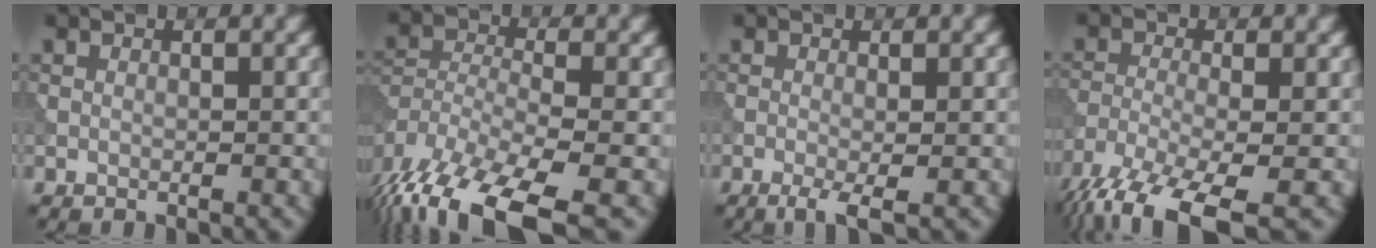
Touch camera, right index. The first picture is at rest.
{"total": 13.4, "force": [-9.3, 5.2, 8.2], "torque": [-0.174, -0.033, -0.151]}
{"total": 2.3, "force": [-0.8, 0.5, 2.1], "torque": [-0.043, -0.009, -0.017]}
{"total": 9.8, "force": [-6.8, 2.9, 6.4], "torque": [-0.139, -0.029, -0.127]}